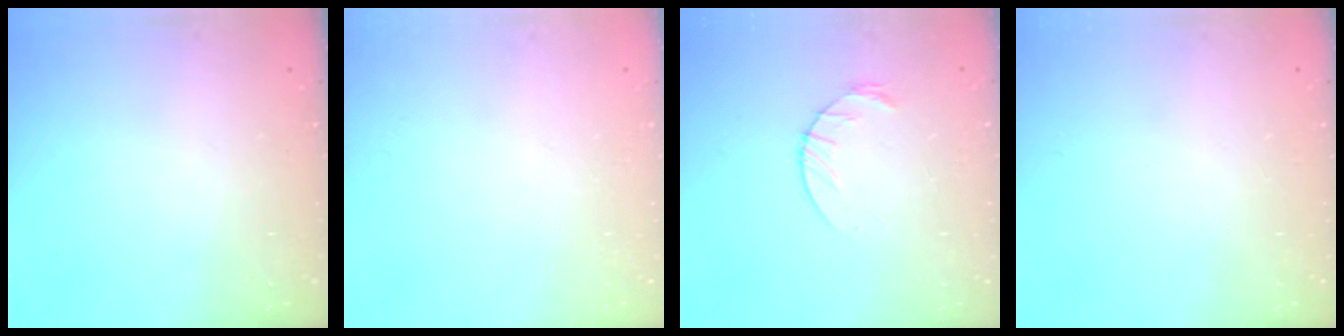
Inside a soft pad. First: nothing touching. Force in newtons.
{"total": 0.0}
{"total": 6.0, "press": 6.0, "slide": 0.8}
{"total": 0.0}